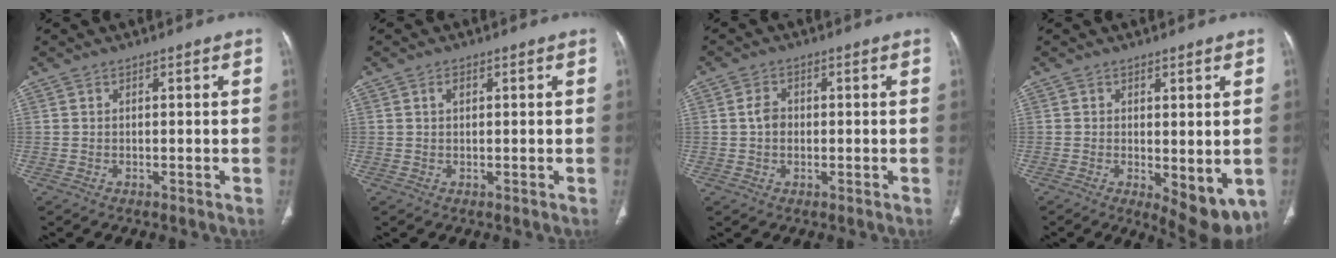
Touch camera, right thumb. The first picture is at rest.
{"total": 1.3, "force": [0.4, 0.7, 0.9], "torque": [-0.015, 0.002, 0.007]}
{"total": 3.1, "force": [0.0, 2.3, 2.0], "torque": [-0.032, 0.008, -0.005]}
{"total": 8.8, "force": [-1.8, 3.8, 7.7], "torque": [-0.092, -0.022, -0.015]}